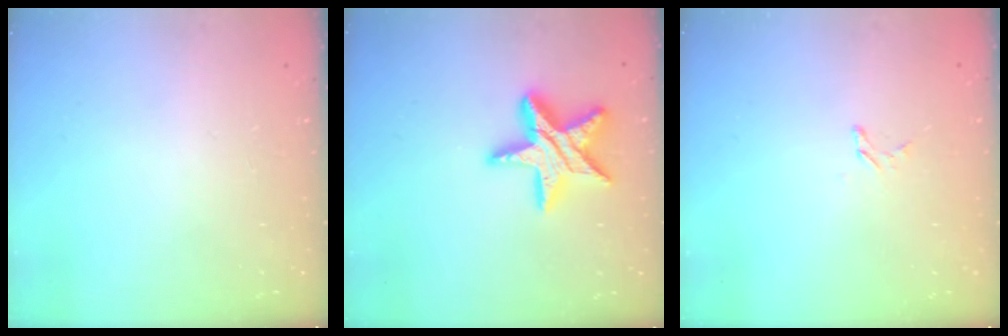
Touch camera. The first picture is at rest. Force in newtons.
{"total": 15.5, "press": 15.5, "slide": 0.7}
{"total": 2.4, "press": 2.4, "slide": 0.2}